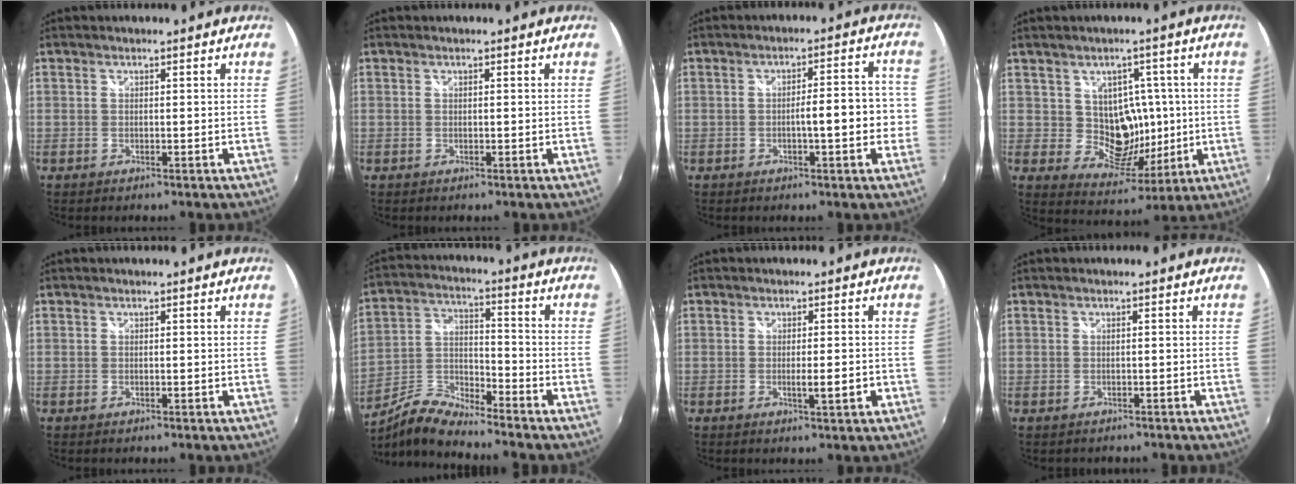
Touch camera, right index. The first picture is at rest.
{"total": 0.0}
{"total": 7.4, "force": [-1.3, 1.7, 7.1], "torque": [-0.109, 0.007, -0.015]}
{"total": 9.1, "force": [0.9, 8.2, 3.8], "torque": [-0.066, 0.002, 0.029]}
{"total": 0.0}
{"total": 8.8, "force": [-7.2, 1.8, 4.8], "torque": [-0.103, 0.004, -0.145]}
{"total": 3.6, "force": [-1.0, 0.3, 3.5], "torque": [-0.054, -0.007, -0.014]}
{"total": 1.4, "force": [-1.2, 0.6, 0.4], "torque": [-0.011, -0.005, -0.012]}